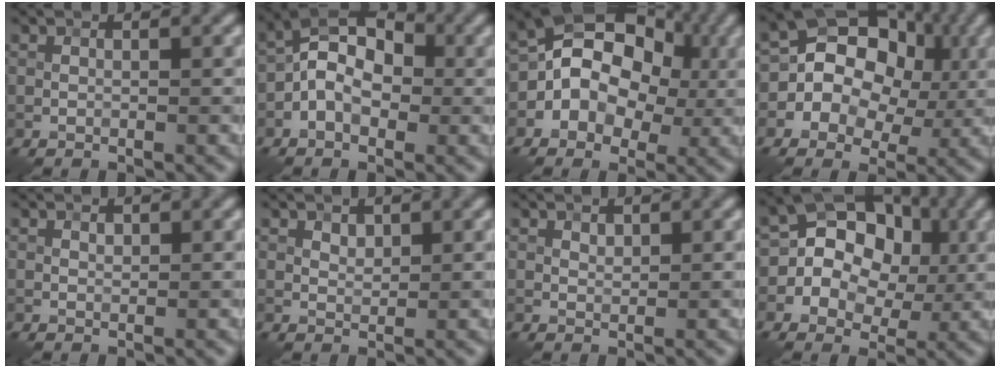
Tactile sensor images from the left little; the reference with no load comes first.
{"total": 6.3, "force": [-0.7, 4.2, 4.6], "torque": [-0.061, 0.026, -0.023]}
{"total": 10.2, "force": [0.0, 8.2, 6.1], "torque": [-0.063, 0.039, -0.041]}
{"total": 9.2, "force": [0.5, 7.7, 5.0], "torque": [-0.051, 0.021, -0.020]}
{"total": 0.6, "force": [0.3, 0.4, 0.3], "torque": [-0.004, 0.000, 0.005]}
{"total": 1.1, "force": [0.7, 0.7, 0.5], "torque": [-0.009, 0.000, 0.015]}
{"total": 0.8, "force": [0.5, 0.5, 0.3], "torque": [-0.007, -0.001, 0.010]}
{"total": 8.7, "force": [1.0, 7.2, 4.8], "torque": [-0.054, 0.031, -0.017]}